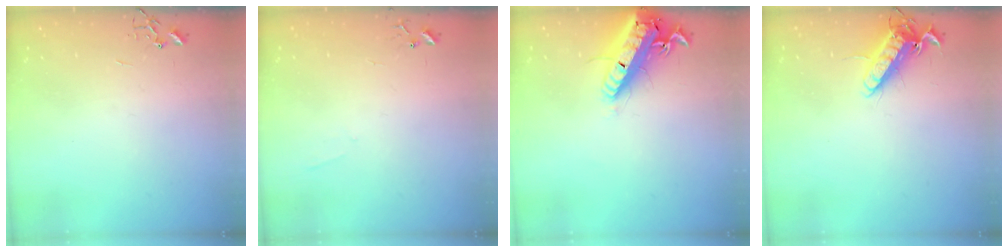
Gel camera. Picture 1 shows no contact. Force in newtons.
{"total": 3.8, "press": 3.7, "slide": 0.6}
{"total": 20.0, "press": 19.7, "slide": 4.0}
{"total": 12.9, "press": 12.8, "slide": 1.7}